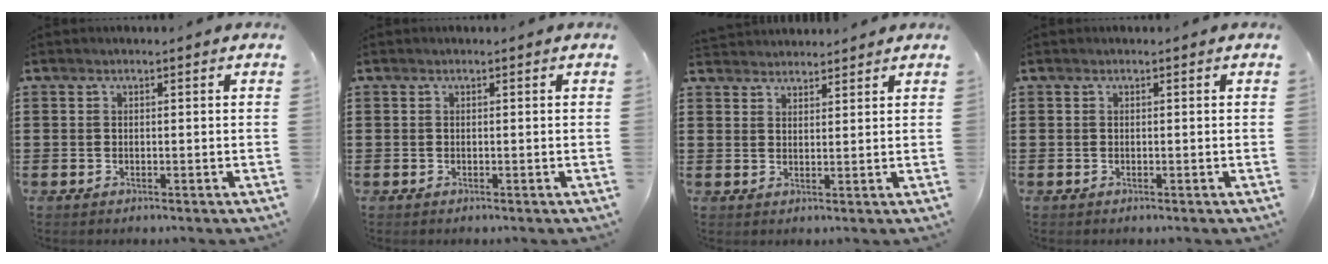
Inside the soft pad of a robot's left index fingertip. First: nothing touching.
{"total": 0.0}
{"total": 2.5, "force": [2.4, 0.4, -0.3], "torque": [-0.002, -0.004, 0.048]}
{"total": 0.0}